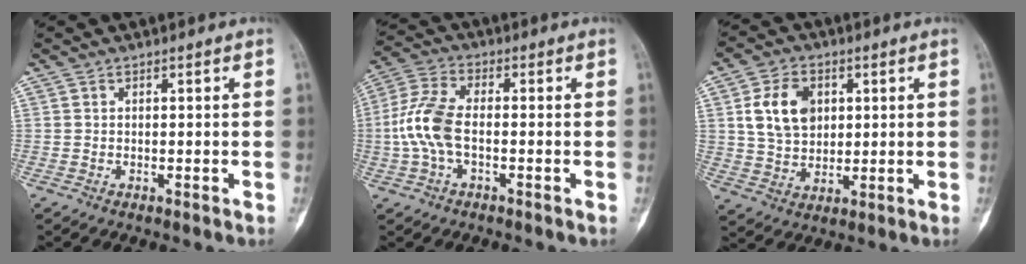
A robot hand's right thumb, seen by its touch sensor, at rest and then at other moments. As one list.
[{"total": 9.0, "force": [-1.4, 4.6, 7.7], "torque": [-0.183, 0.025, -0.032]}, {"total": 10.4, "force": [2.8, 7.5, 6.6], "torque": [-0.097, -0.006, 0.056]}]